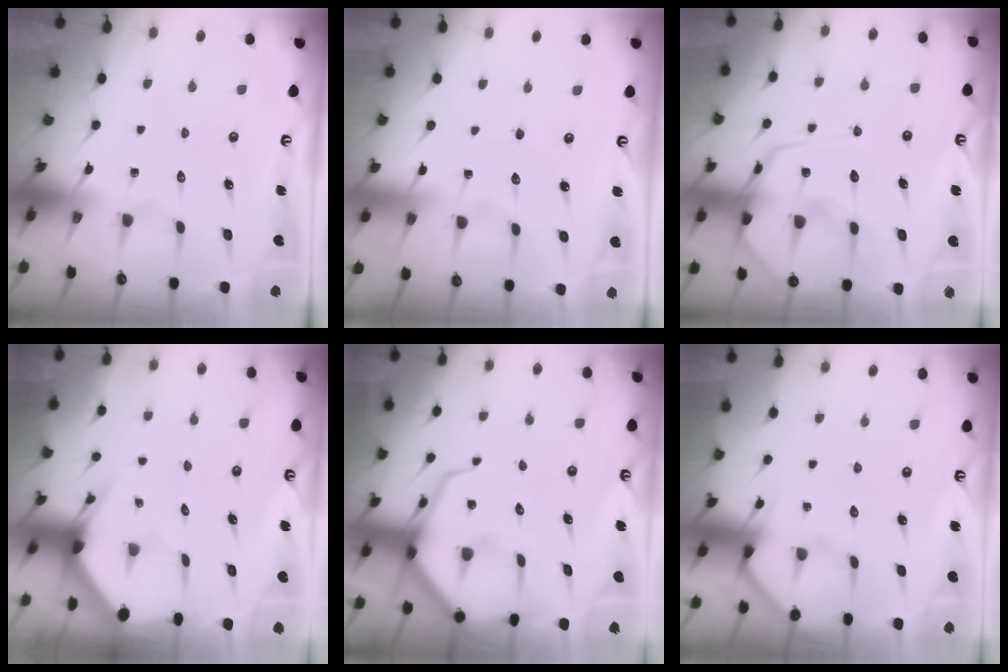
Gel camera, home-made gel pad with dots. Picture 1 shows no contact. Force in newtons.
{"total": 2.1, "press": 2.1, "slide": 0.1}
{"total": 11.9, "press": 11.9, "slide": 1.0}
{"total": 2.8, "press": 2.8, "slide": 0.1}
{"total": 8.8, "press": 8.8, "slide": 1.0}
{"total": 4.9, "press": 4.9, "slide": 0.4}